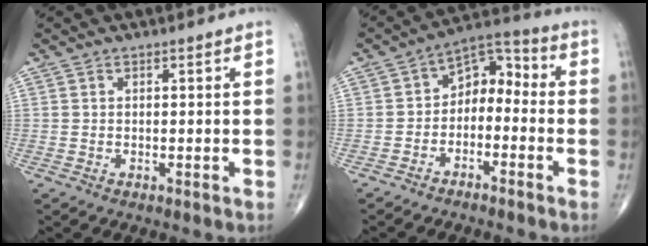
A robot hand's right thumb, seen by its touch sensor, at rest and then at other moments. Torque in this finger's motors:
{"motor_torque": [-0.16, -0.07, 0.24, -0.22, 0.06]}